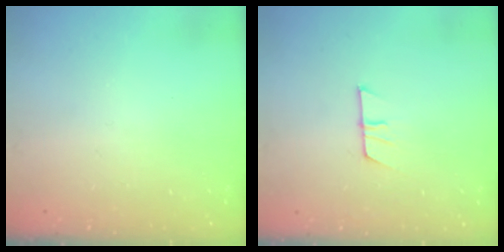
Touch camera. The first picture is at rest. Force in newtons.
{"total": 7.1, "press": 7.1, "slide": 0.6}